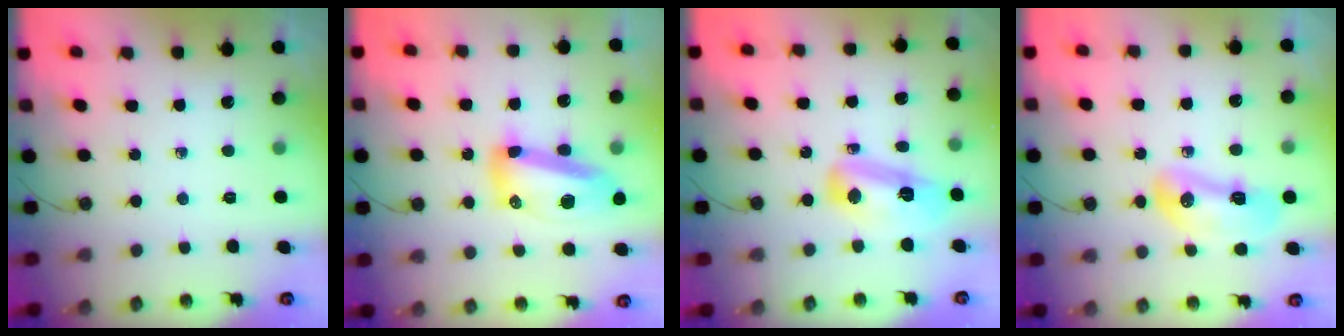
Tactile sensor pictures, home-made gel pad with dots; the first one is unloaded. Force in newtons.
{"total": 14.8, "press": 14.5, "slide": 2.7}
{"total": 11.4, "press": 11.4, "slide": 0.8}
{"total": 14.7, "press": 12.3, "slide": 8.1}